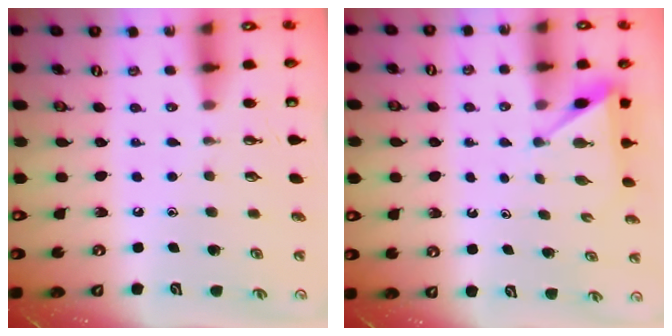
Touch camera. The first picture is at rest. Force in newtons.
{"total": 2.7, "press": 2.7, "slide": 0.3}